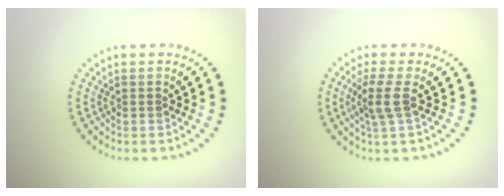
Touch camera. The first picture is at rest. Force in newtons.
{"total": 2.4, "press": 1.9, "slide": 1.5}